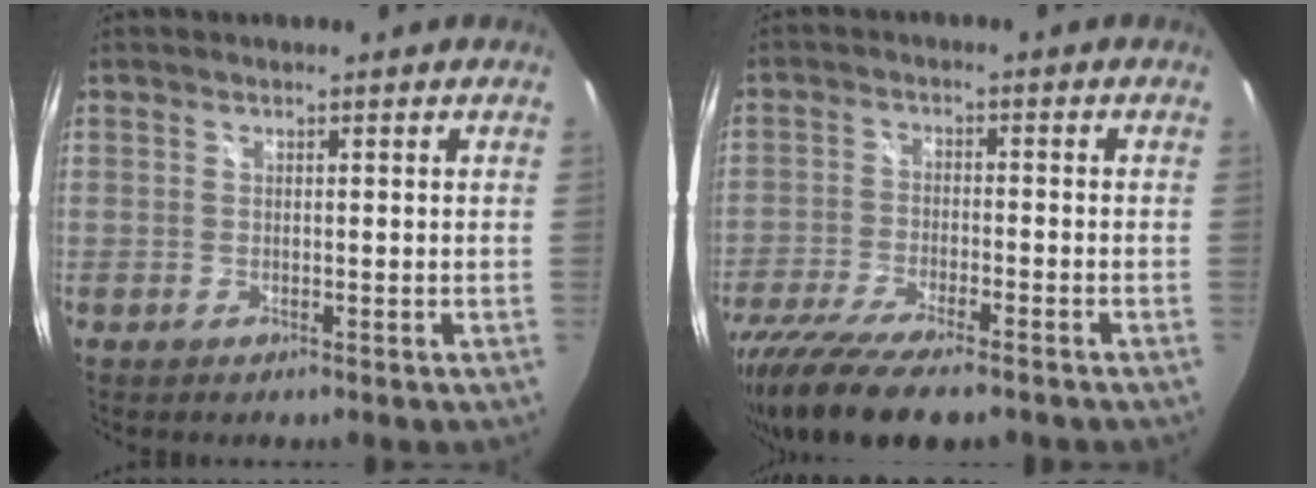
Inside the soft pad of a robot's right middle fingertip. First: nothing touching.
{"total": 16.6, "force": [-13.0, 4.1, 9.5], "torque": [-0.206, -0.059, -0.221]}